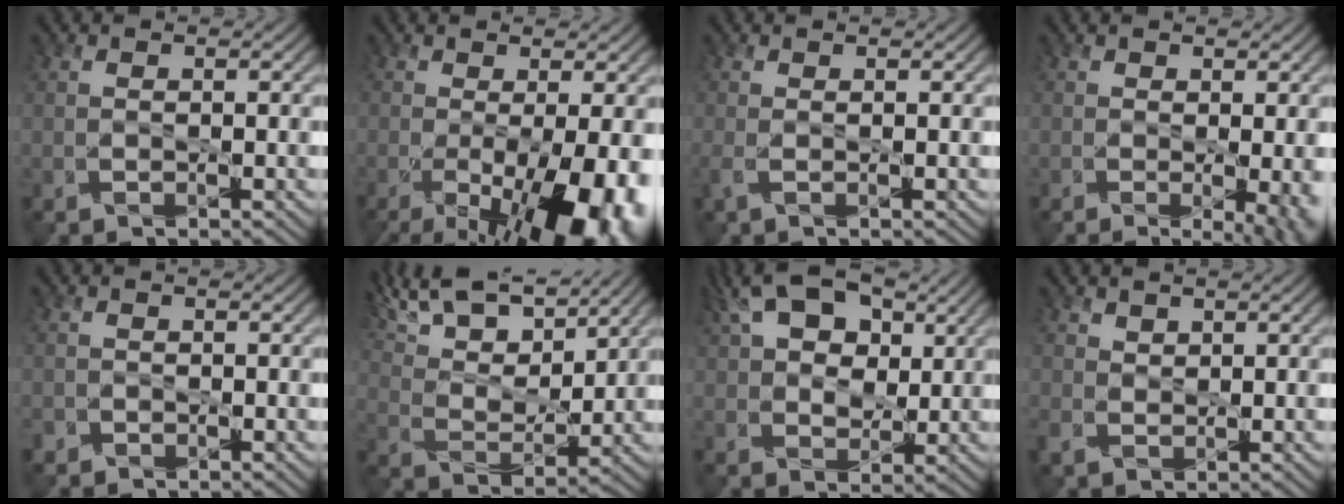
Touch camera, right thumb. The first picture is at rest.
{"total": 12.4, "force": [-4.5, 4.7, 10.6], "torque": [-0.183, -0.042, -0.051]}
{"total": 1.2, "force": [-0.1, 0.2, 1.1], "torque": [-0.032, -0.001, -0.004]}
{"total": 5.1, "force": [-0.7, 1.8, 4.7], "torque": [-0.067, -0.008, 0.000]}
{"total": 1.1, "force": [-0.8, 0.7, 0.1], "torque": [-0.001, -0.003, -0.019]}
{"total": 13.7, "force": [10.3, 4.6, 7.6], "torque": [-0.187, 0.012, 0.168]}
{"total": 10.7, "force": [4.7, 6.5, 7.0], "torque": [-0.145, 0.020, 0.075]}
{"total": 2.0, "force": [0.8, 1.7, 0.7], "torque": [-0.022, -0.002, 0.017]}